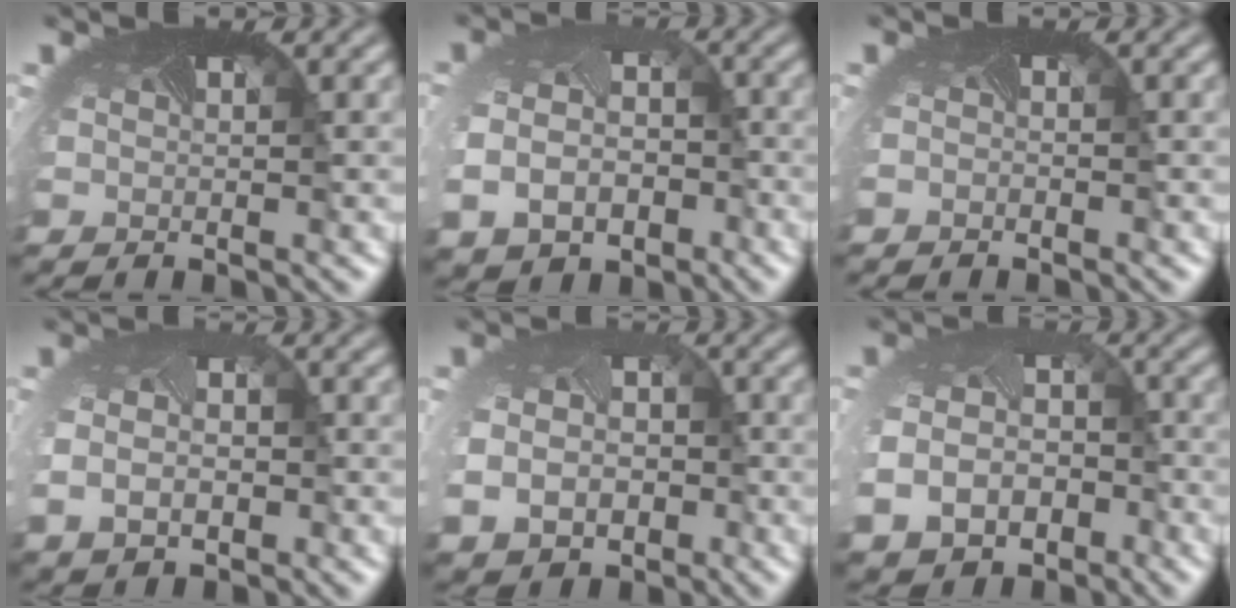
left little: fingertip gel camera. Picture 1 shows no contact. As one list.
[{"total": 7.3, "force": [-2.6, 5.7, 3.7], "torque": [-0.079, -0.040, -0.024]}, {"total": 0.7, "force": [-0.7, -0.1, -0.2], "torque": [-0.009, -0.007, -0.014]}, {"total": 5.0, "force": [-0.5, 3.6, 3.3], "torque": [-0.079, -0.022, 0.005]}, {"total": 7.4, "force": [-1.9, 6.1, 3.7], "torque": [-0.067, -0.045, -0.022]}, {"total": 7.6, "force": [-3.2, 5.8, 3.5], "torque": [-0.079, -0.041, -0.035]}]